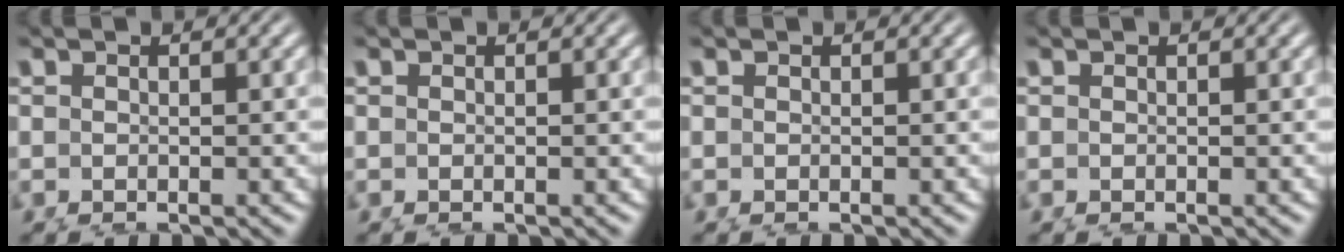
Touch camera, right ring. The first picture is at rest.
{"total": 0.0}
{"total": 0.0}
{"total": 0.0}